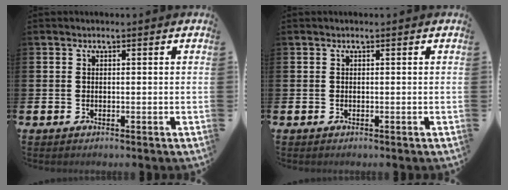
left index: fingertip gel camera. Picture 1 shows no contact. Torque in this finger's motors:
{"motor_torque": [-0.04, 0.02, -0.01, 0.00]}